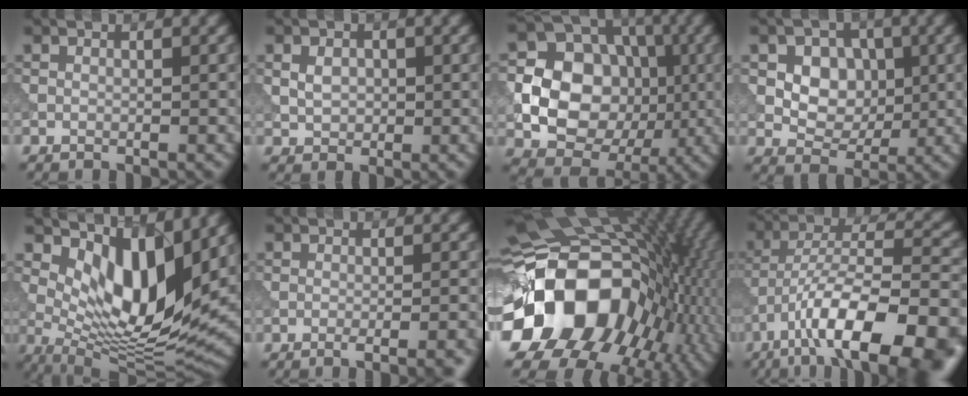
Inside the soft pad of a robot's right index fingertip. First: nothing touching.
{"total": 1.8, "force": [0.2, 1.5, 1.0], "torque": [-0.022, -0.002, 0.004]}
{"total": 12.0, "force": [-1.0, 10.1, 6.4], "torque": [-0.103, 0.002, -0.033]}
{"total": 4.6, "force": [0.6, 3.6, 2.9], "torque": [-0.045, -0.005, 0.001]}
{"total": 10.4, "force": [4.1, 3.8, 8.7], "torque": [-0.141, -0.021, 0.085]}
{"total": 3.7, "force": [-1.8, 1.0, 3.1], "torque": [-0.013, 0.010, -0.020]}
{"total": 19.2, "force": [-4.2, 14.5, 11.9], "torque": [-0.218, -0.014, -0.071]}
{"total": 14.5, "force": [-8.1, 5.0, 10.9], "torque": [-0.179, 0.008, -0.132]}